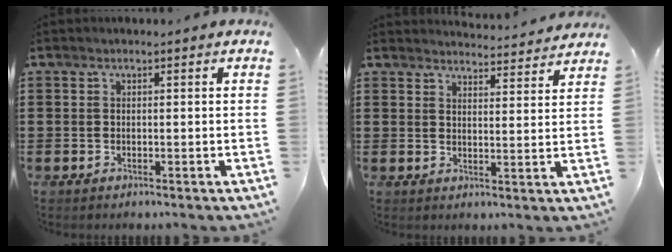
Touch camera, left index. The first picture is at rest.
{"total": 3.7, "force": [3.7, 0.0, 0.0], "torque": [-0.005, -0.023, 0.063]}